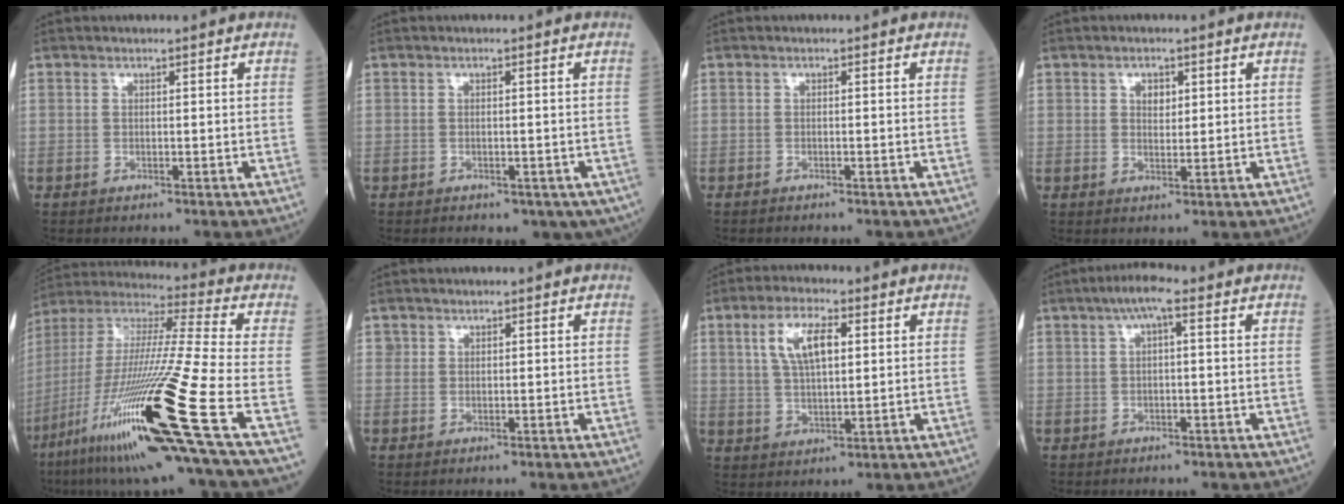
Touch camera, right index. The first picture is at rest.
{"total": 6.9, "force": [-2.9, 4.3, 4.5], "torque": [-0.076, 0.004, -0.032]}
{"total": 1.8, "force": [-1.4, 0.8, 0.8], "torque": [-0.023, -0.004, -0.016]}
{"total": 2.9, "force": [1.0, 1.9, 2.0], "torque": [-0.043, 0.004, 0.020]}
{"total": 30.4, "force": [-12.7, 1.0, 27.6], "torque": [-0.526, -0.070, -0.233]}
{"total": 1.8, "force": [0.7, 1.6, 0.4], "torque": [-0.015, 0.015, 0.014]}
{"total": 8.3, "force": [2.6, 3.3, 7.2], "torque": [-0.152, 0.014, 0.053]}
{"total": 4.4, "force": [1.6, 1.4, 3.8], "torque": [-0.082, 0.020, 0.027]}